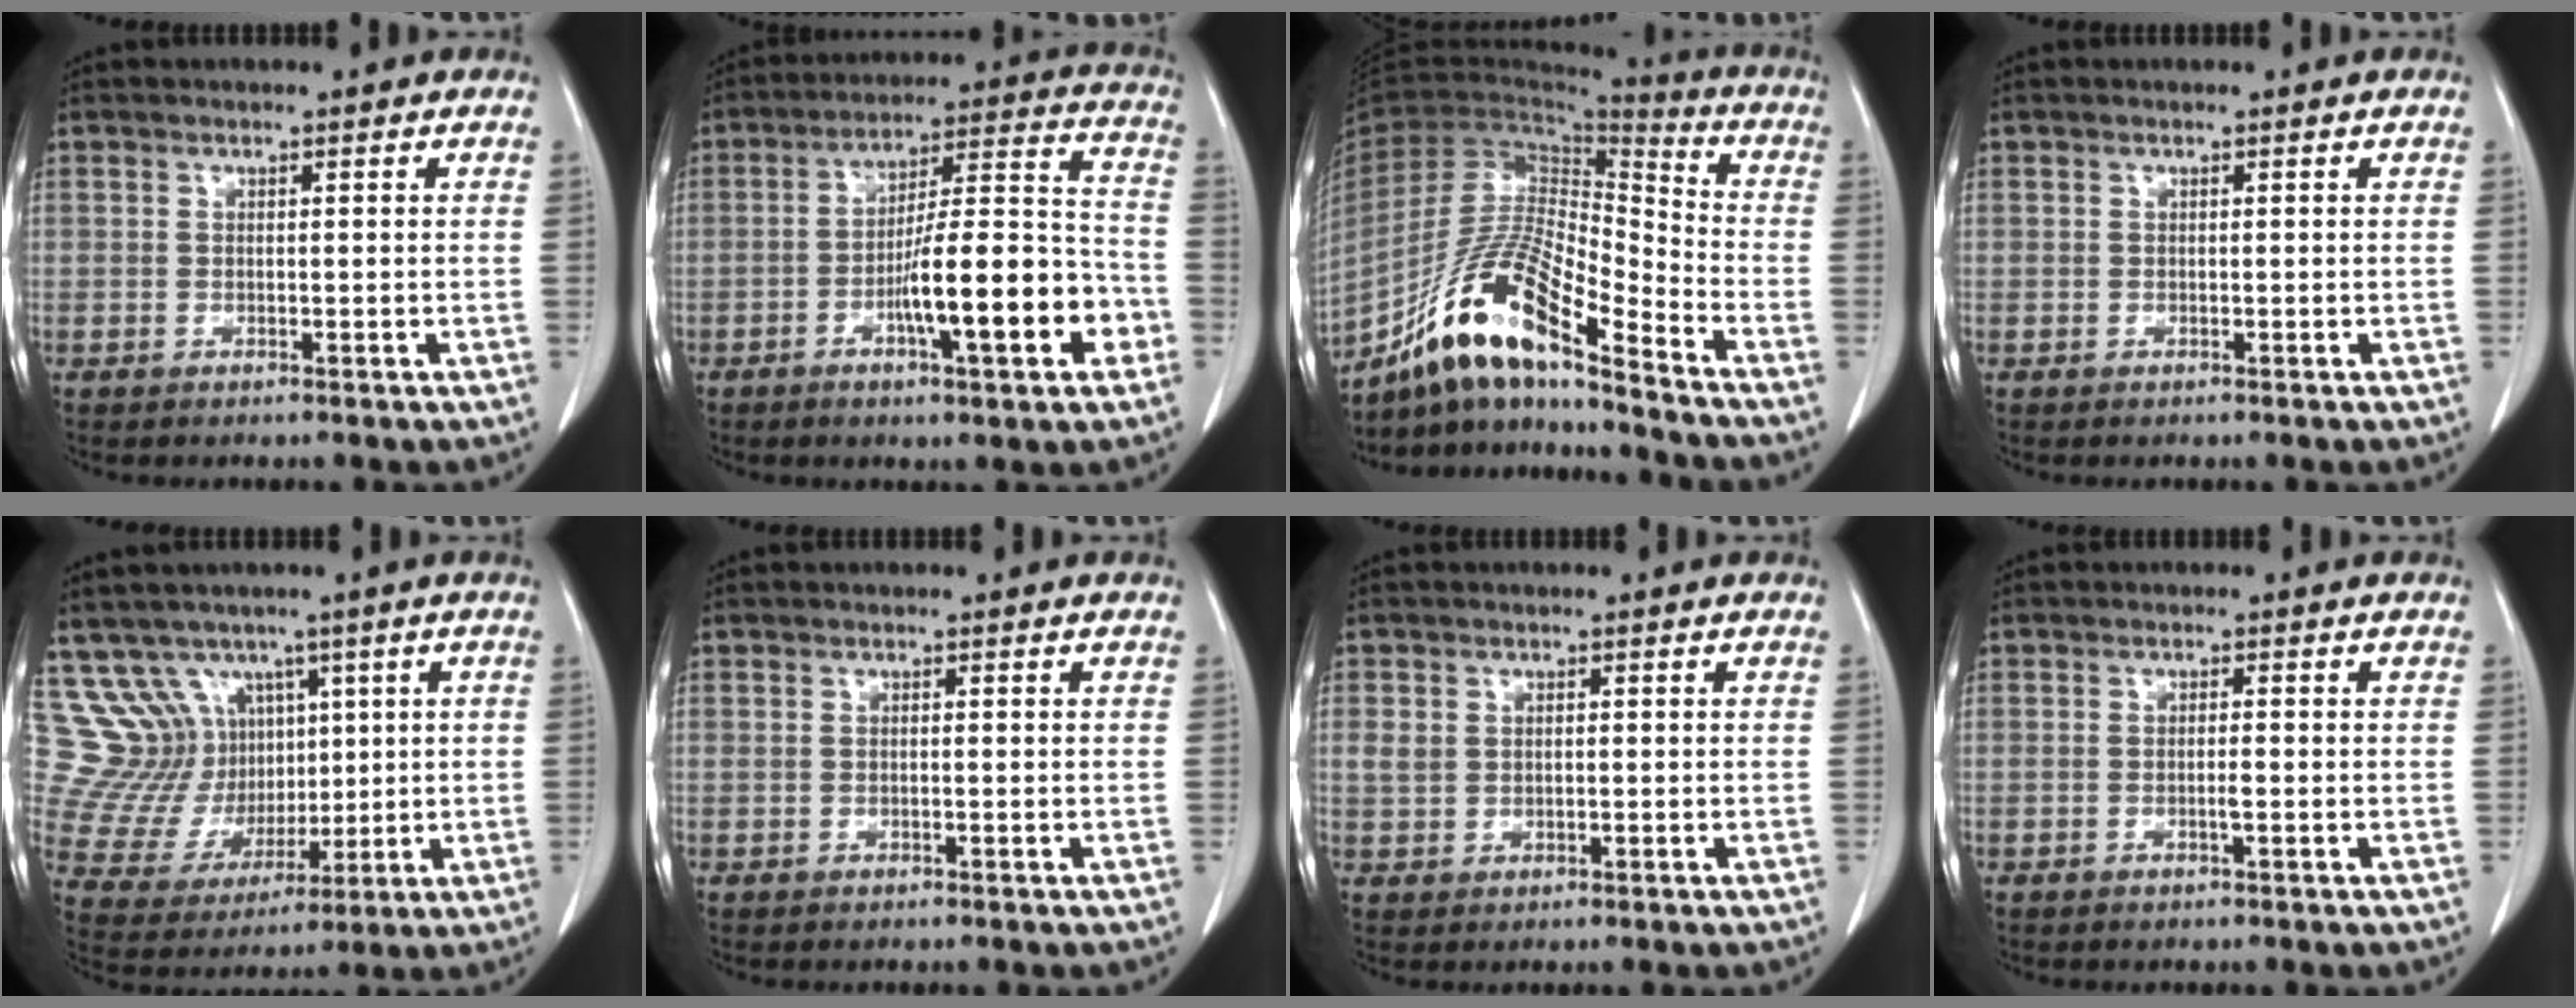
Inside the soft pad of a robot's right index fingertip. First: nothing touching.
{"total": 15.6, "force": [-5.4, 2.3, 14.4], "torque": [-0.223, 0.014, -0.081]}
{"total": 16.7, "force": [-12.3, 1.8, 11.1], "torque": [-0.210, -0.003, -0.227]}
{"total": 0.0}
{"total": 11.1, "force": [6.0, 8.9, 2.9], "torque": [-0.068, 0.049, 0.137]}
{"total": 0.0}
{"total": 2.3, "force": [0.4, 2.0, 1.1], "torque": [-0.023, 0.011, 0.012]}
{"total": 1.2, "force": [-0.4, 0.0, 1.1], "torque": [-0.022, 0.000, -0.006]}